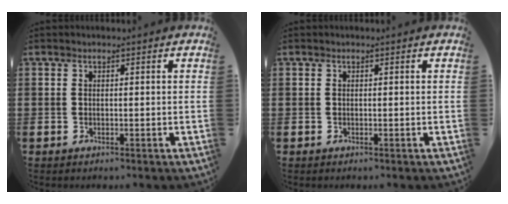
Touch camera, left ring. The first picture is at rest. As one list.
[{"total": 0.0}]